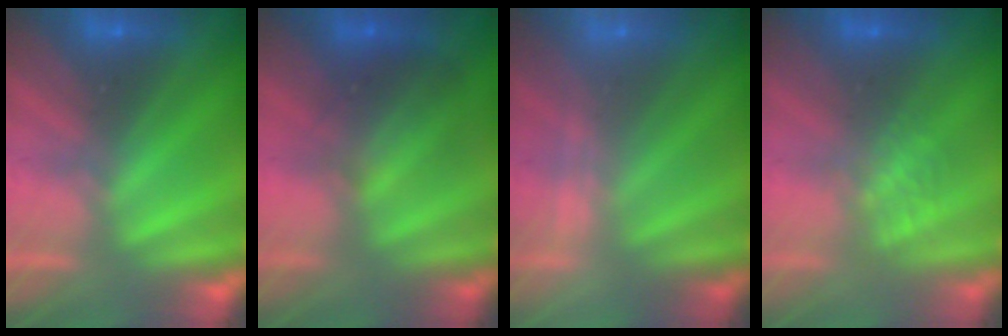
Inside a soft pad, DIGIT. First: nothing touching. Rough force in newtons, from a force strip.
{"total": 2.0}
{"total": 2.0}
{"total": 1.0}